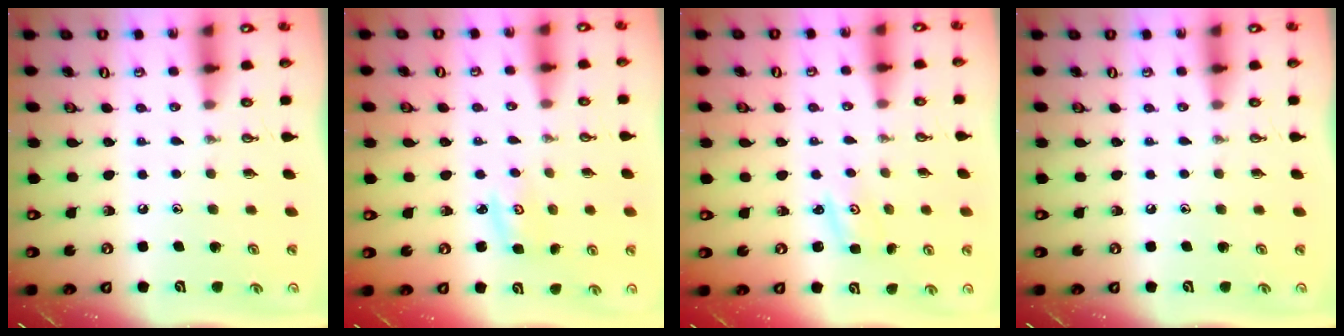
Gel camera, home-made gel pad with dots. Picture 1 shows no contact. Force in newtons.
{"total": 2.9, "press": 2.9, "slide": 0.3}
{"total": 1.5, "press": 1.5, "slide": 0.3}
{"total": 0.0}